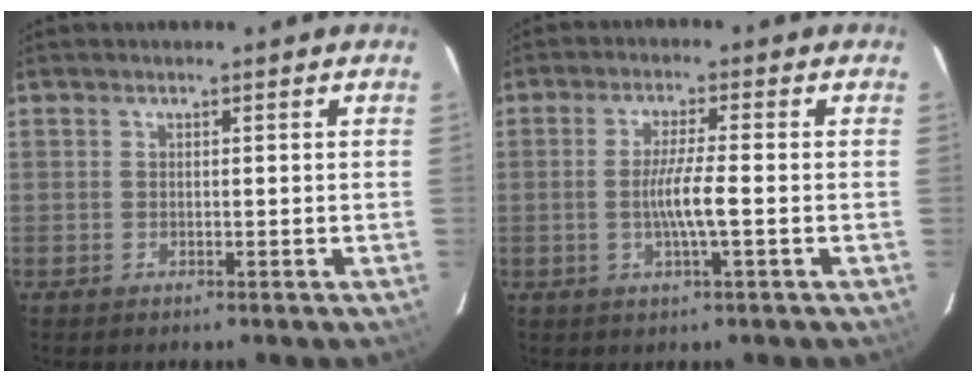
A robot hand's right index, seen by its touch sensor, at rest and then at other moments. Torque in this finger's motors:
{"motor_torque": [0.90, 0.06, 0.33, 0.12]}